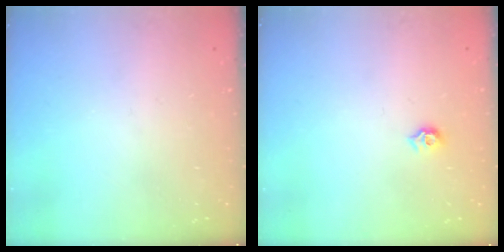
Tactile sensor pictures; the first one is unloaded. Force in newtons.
{"total": 5.8, "press": 5.8, "slide": 0.8}